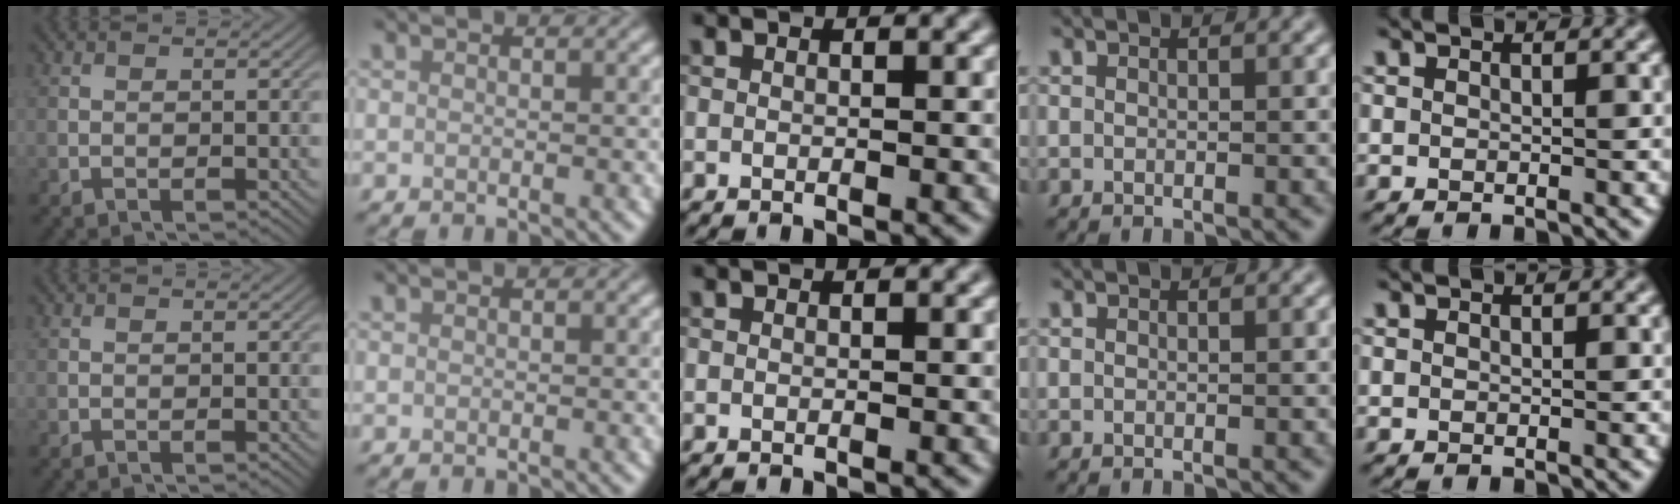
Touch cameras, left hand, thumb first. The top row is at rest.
{}